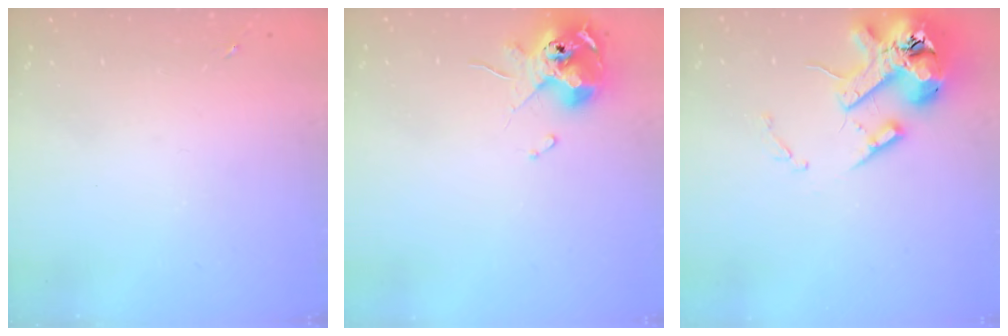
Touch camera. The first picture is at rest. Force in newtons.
{"total": 10.8, "press": 10.7, "slide": 1.7}
{"total": 14.5, "press": 14.3, "slide": 2.0}